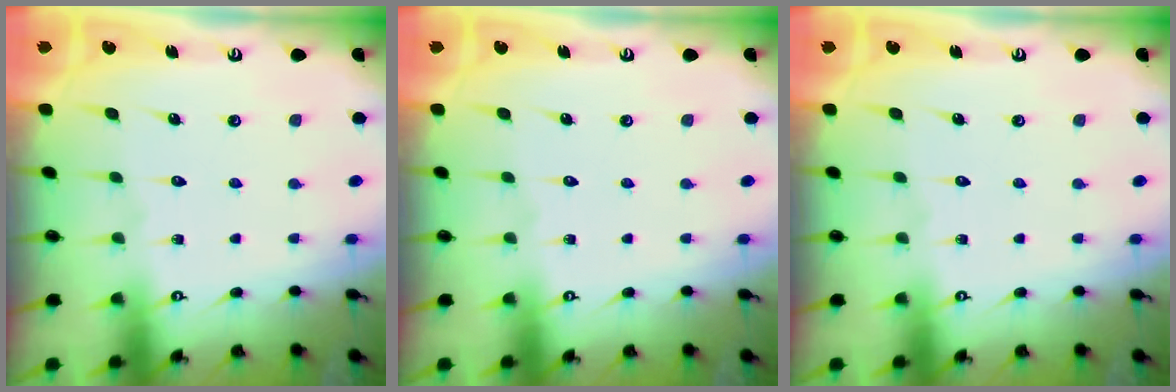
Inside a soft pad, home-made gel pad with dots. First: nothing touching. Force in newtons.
{"total": 0.0}
{"total": 0.0}